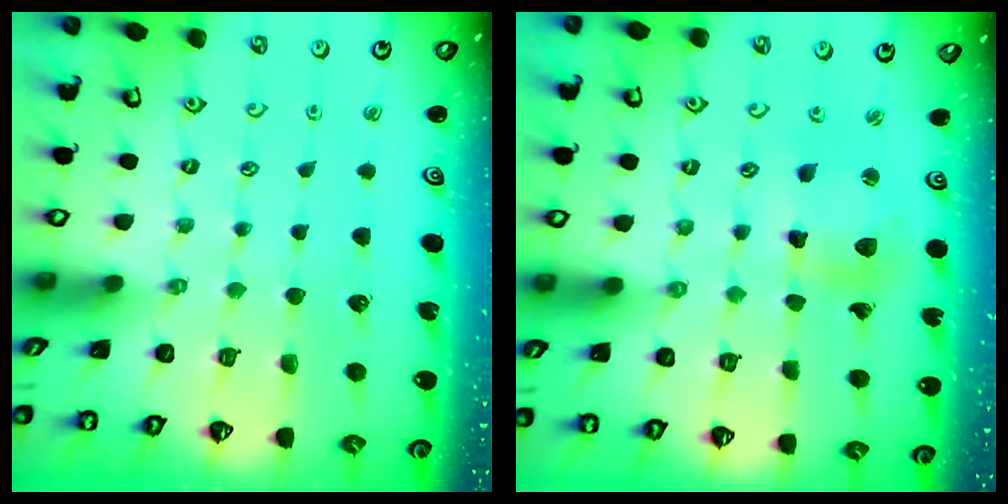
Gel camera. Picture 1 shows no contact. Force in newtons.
{"total": 10.5, "press": 10.4, "slide": 1.3}